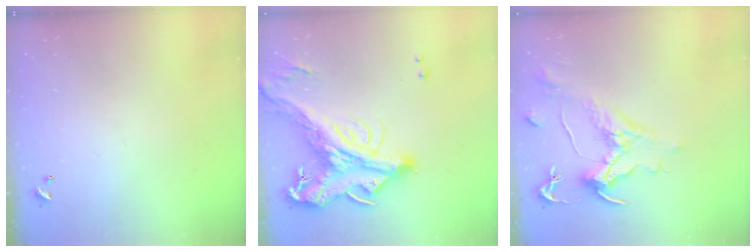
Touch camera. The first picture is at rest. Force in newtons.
{"total": 12.9, "press": 12.6, "slide": 3.0}
{"total": 1.6, "press": 0.7, "slide": 1.5}